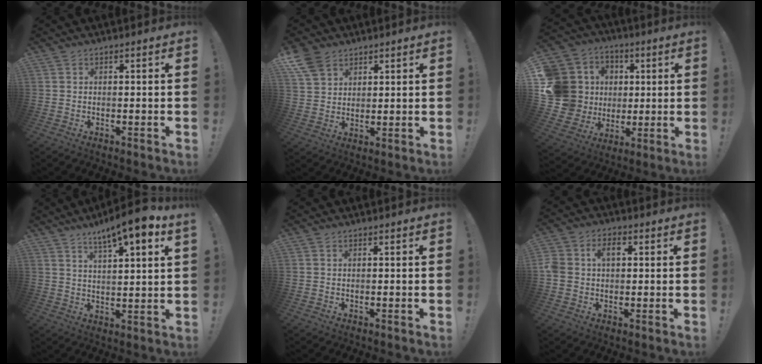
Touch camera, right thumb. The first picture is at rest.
{"total": 8.1, "force": [5.3, 5.2, 3.1], "torque": [-0.062, -0.022, 0.108]}
{"total": 18.2, "force": [2.0, 16.4, 7.7], "torque": [-0.167, 0.000, 0.076]}
{"total": 9.9, "force": [6.8, 1.0, 7.1], "torque": [-0.112, -0.040, 0.111]}
{"total": 0.0}
{"total": 6.4, "force": [1.2, 5.0, 3.8], "torque": [-0.094, 0.012, 0.020]}